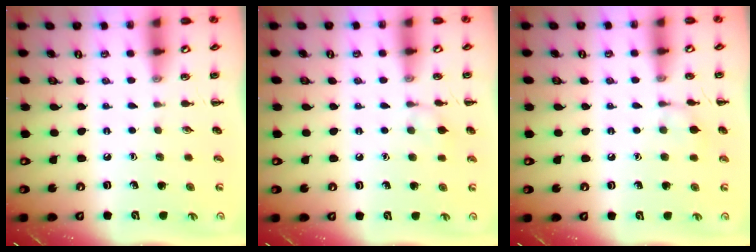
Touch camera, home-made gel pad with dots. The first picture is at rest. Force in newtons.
{"total": 5.8, "press": 5.5, "slide": 2.1}
{"total": 6.2, "press": 5.9, "slide": 1.9}